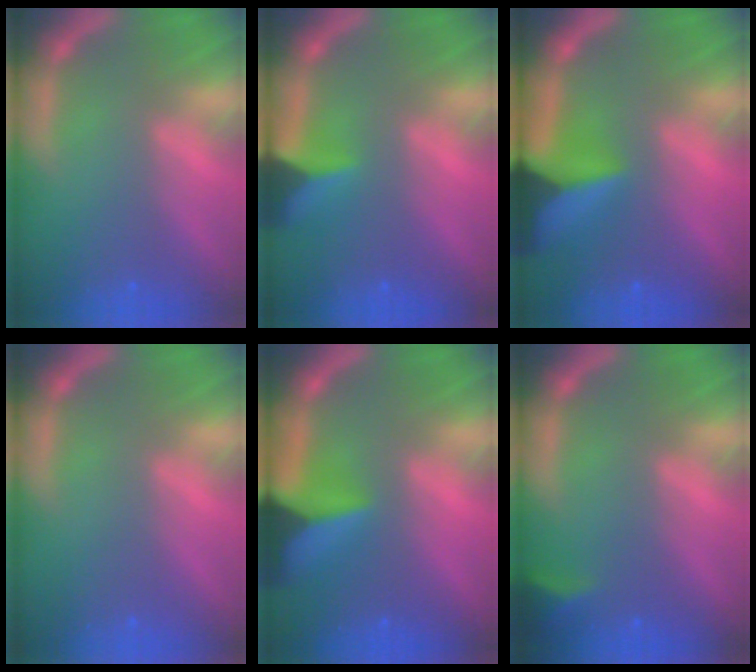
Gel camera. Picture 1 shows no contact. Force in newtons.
{"total": 4.4}
{"total": 9.4}
{"total": 0.0}
{"total": 8.4}
{"total": 2.4}